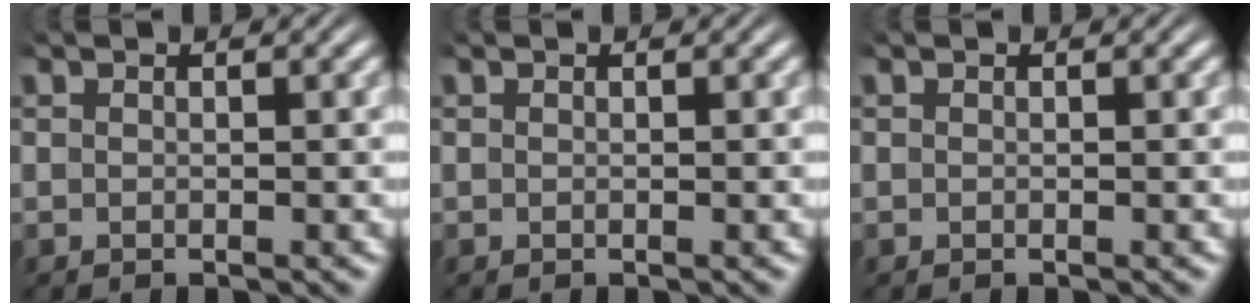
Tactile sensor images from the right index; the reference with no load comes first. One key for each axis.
{"total": 0.0}
{"total": 0.0}